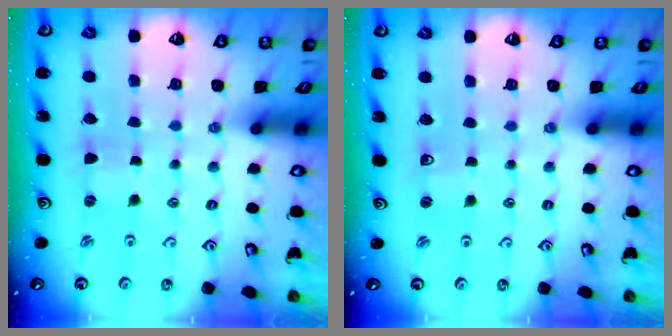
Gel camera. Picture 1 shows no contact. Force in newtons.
{"total": 1.9, "press": 1.8, "slide": 0.4}